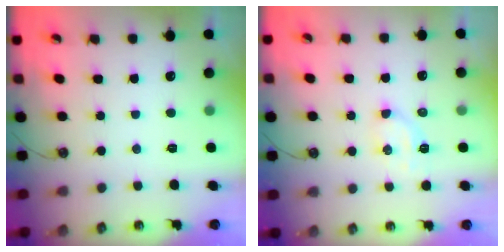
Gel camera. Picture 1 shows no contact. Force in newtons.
{"total": 4.3, "press": 4.3, "slide": 0.4}